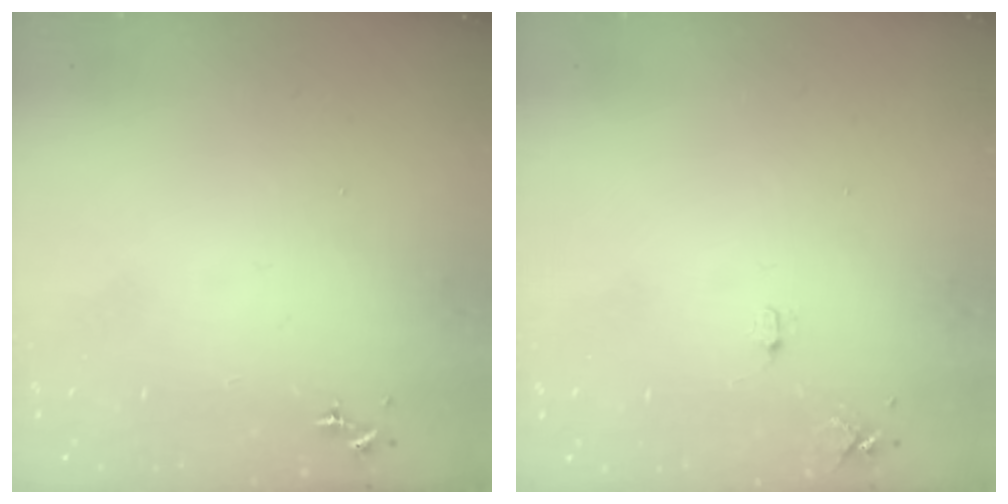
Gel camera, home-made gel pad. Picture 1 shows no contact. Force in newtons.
{"total": 5.2, "press": 5.1, "slide": 0.8}